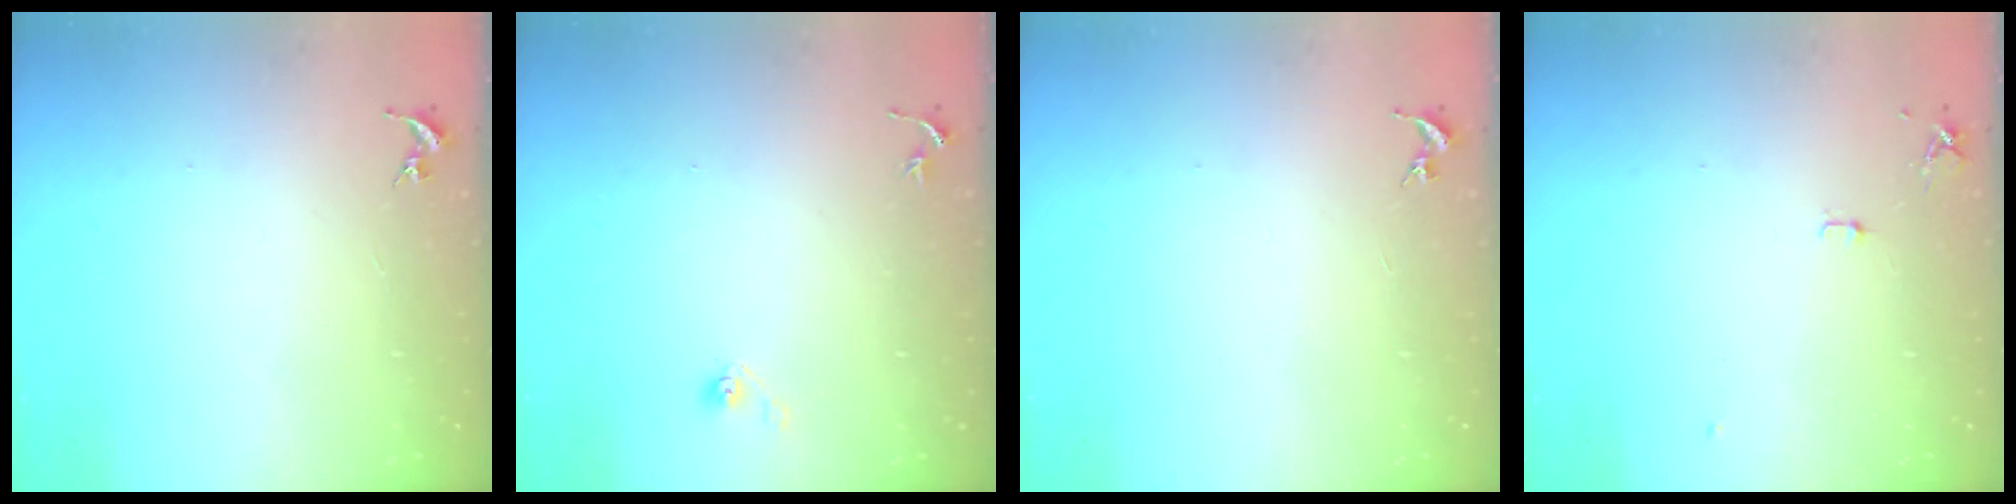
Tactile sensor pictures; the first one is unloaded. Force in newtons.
{"total": 3.9, "press": 3.3, "slide": 2.0}
{"total": 0.0}
{"total": 5.2, "press": 5.1, "slide": 0.6}